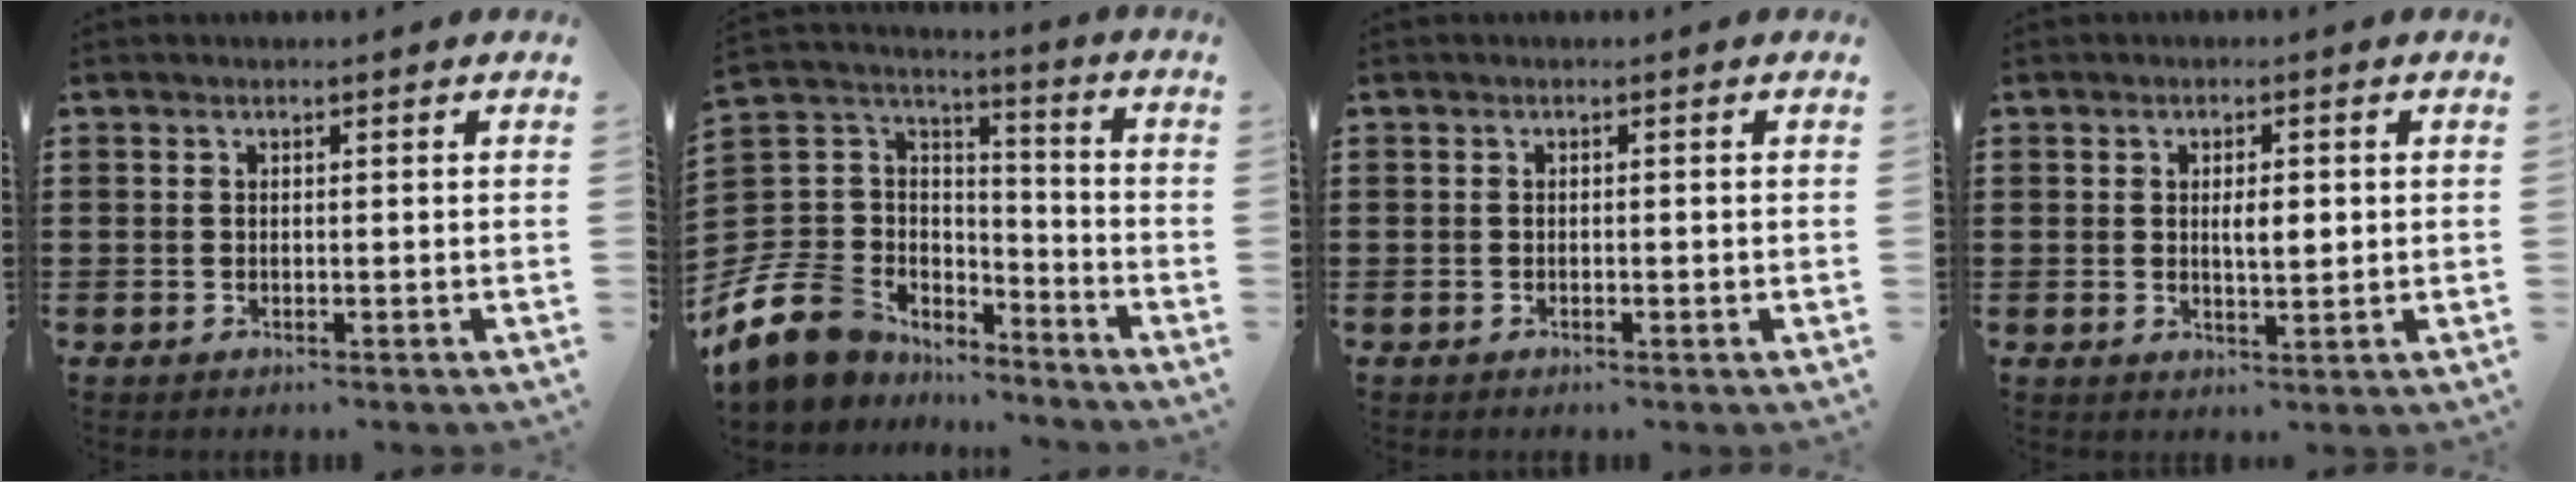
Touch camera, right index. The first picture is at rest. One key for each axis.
{"total": 10.2, "fx": -6.5, "fy": 7.5, "fz": 2.3, "tx": -0.102, "ty": 0.011, "tz": -0.128}
{"total": 0.6, "fx": -0.3, "fy": 0.1, "fz": 0.5, "tx": -0.010, "ty": -0.005, "tz": -0.005}
{"total": 3.2, "fx": 0.3, "fy": 1.0, "fz": 3.0, "tx": -0.050, "ty": -0.001, "tz": 0.002}